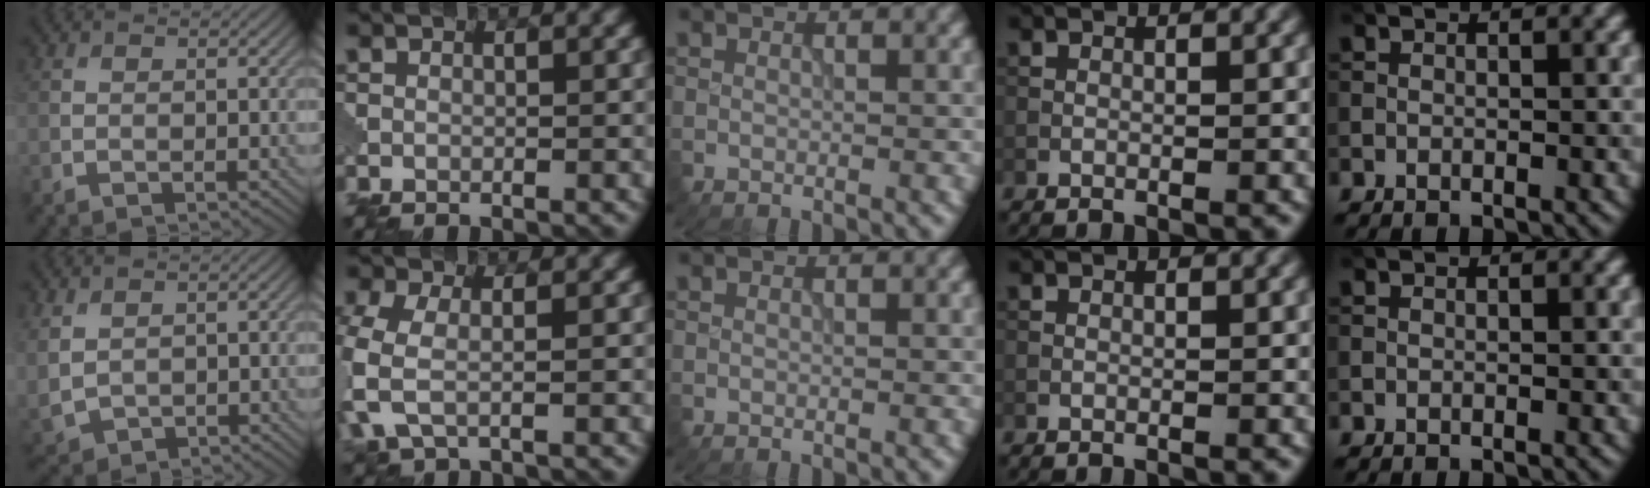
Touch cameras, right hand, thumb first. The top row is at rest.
{"thumb": {"total": 3.9, "force": [1.0, 2.9, 2.4], "torque": [-0.083, -0.012, 0.025]}, "index": {"total": 4.8, "force": [-1.2, 2.6, 3.8], "torque": [-0.110, -0.003, -0.031]}}